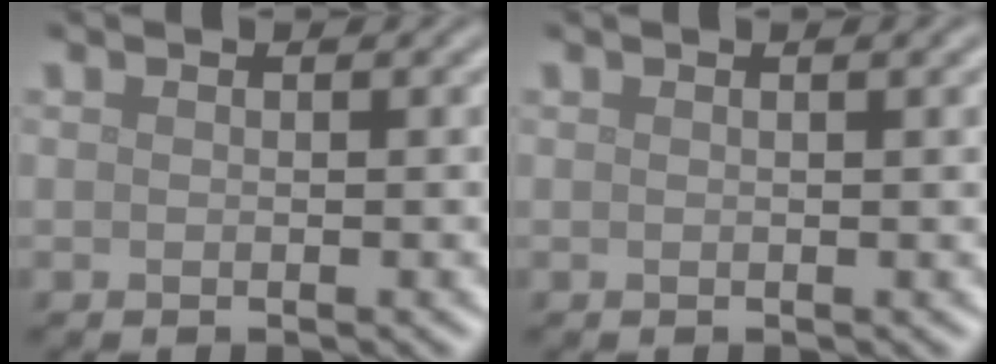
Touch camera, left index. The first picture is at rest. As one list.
[{"total": 1.8, "force": [0.6, 0.5, 1.6], "torque": [-0.016, 0.005, 0.005]}]